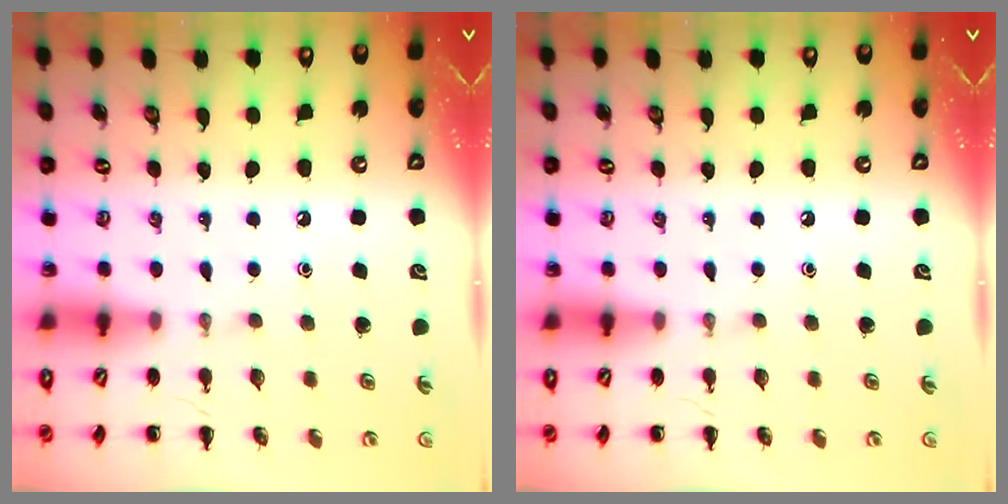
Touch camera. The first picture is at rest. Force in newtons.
{"total": 0.0}